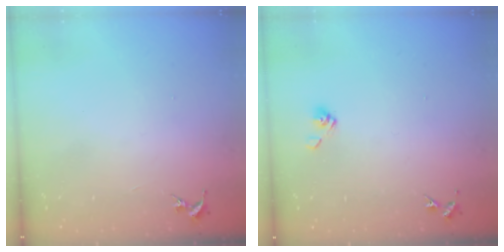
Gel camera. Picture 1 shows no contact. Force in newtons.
{"total": 5.4, "press": 5.0, "slide": 2.2}